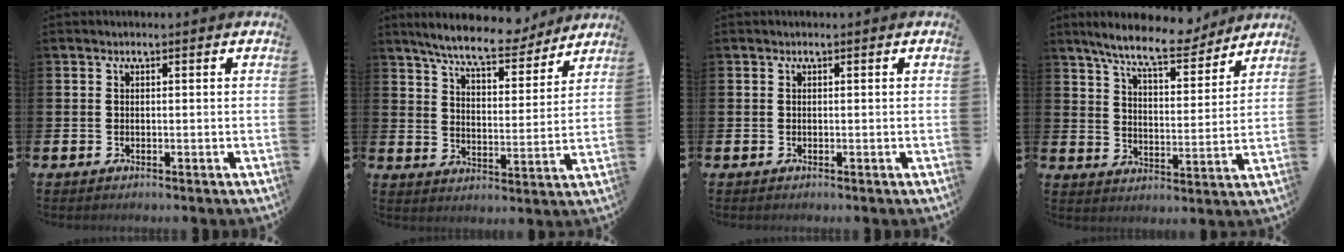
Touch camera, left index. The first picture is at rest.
{"total": 8.7, "force": [8.0, 1.4, 3.1], "torque": [-0.075, -0.046, 0.140]}
{"total": 0.0}
{"total": 9.4, "force": [8.4, 1.7, 3.7], "torque": [-0.087, -0.045, 0.148]}